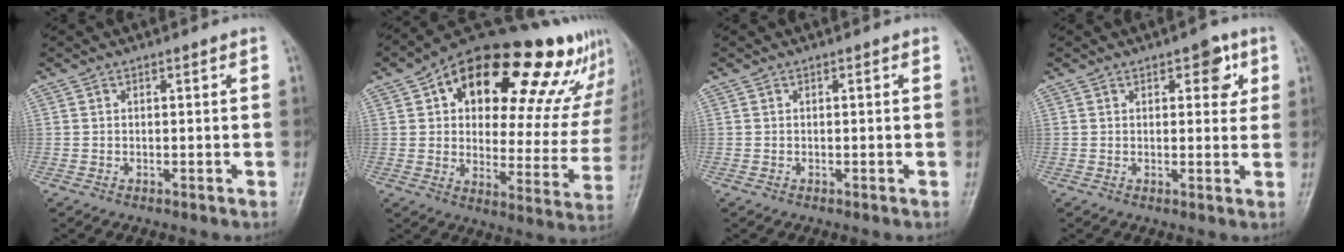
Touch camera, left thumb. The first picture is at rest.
{"total": 29.0, "force": [16.0, 13.6, 20.0], "torque": [-0.229, -0.012, 0.224]}
{"total": 0.0}
{"total": 5.1, "force": [2.2, 2.6, 3.7], "torque": [-0.021, -0.004, 0.020]}